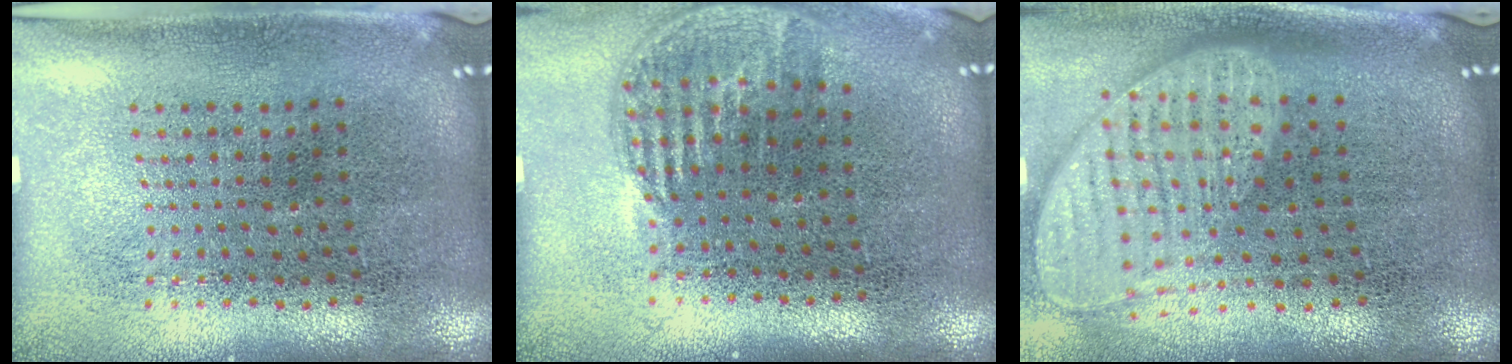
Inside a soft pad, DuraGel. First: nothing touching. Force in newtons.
{"total": 1.1, "press": 1.0, "slide": 0.6}
{"total": 2.0, "press": 1.6, "slide": 1.2}